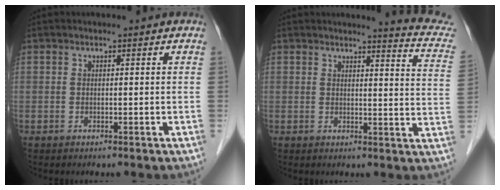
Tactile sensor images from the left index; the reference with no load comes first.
{"total": 8.9, "force": [8.7, -0.1, 2.0], "torque": [-0.015, -0.061, 0.070]}